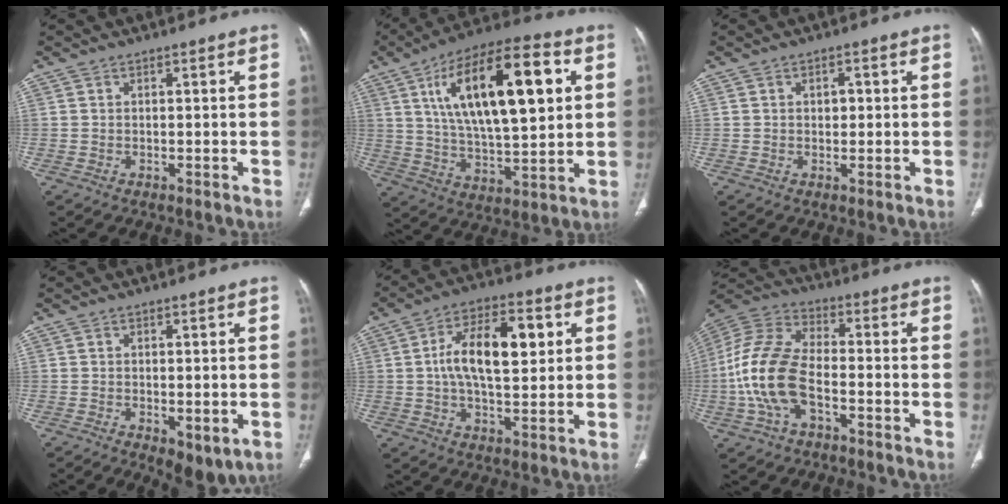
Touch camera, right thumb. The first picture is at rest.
{"total": 24.4, "force": [7.1, 9.5, 21.4], "torque": [-0.342, -0.005, 0.116]}
{"total": 2.1, "force": [0.3, 1.4, 1.5], "torque": [-0.014, 0.002, 0.004]}
{"total": 6.9, "force": [-2.4, 3.2, 5.6], "torque": [-0.074, -0.008, -0.024]}
{"total": 14.5, "force": [2.6, 6.9, 12.5], "torque": [-0.196, 0.011, 0.041]}
{"total": 14.6, "force": [-3.6, 8.0, 11.7], "torque": [-0.258, 0.034, -0.073]}